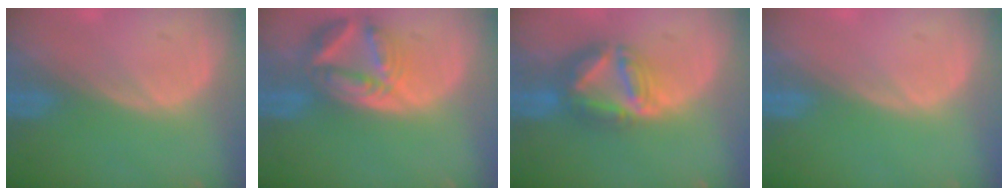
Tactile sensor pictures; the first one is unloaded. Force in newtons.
{"total": 8.2, "press": 7.2, "slide": 3.9}
{"total": 7.7, "press": 6.7, "slide": 3.9}
{"total": 0.0}